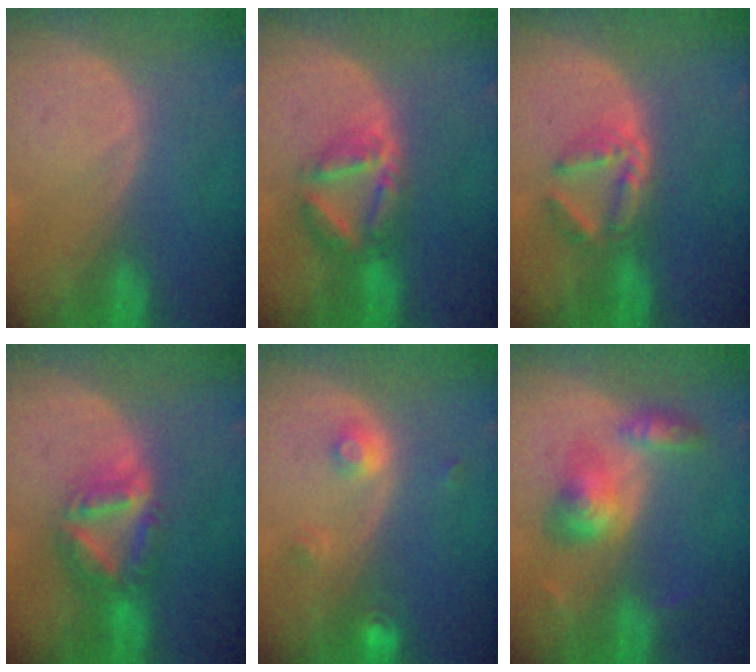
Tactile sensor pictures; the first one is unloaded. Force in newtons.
{"total": 6.5, "press": 6.5, "slide": 0.4}
{"total": 6.0, "press": 5.3, "slide": 2.8}
{"total": 7.9, "press": 6.7, "slide": 4.1}
{"total": 3.1, "press": 2.8, "slide": 1.2}
{"total": 5.8, "press": 5.8, "slide": 0.2}